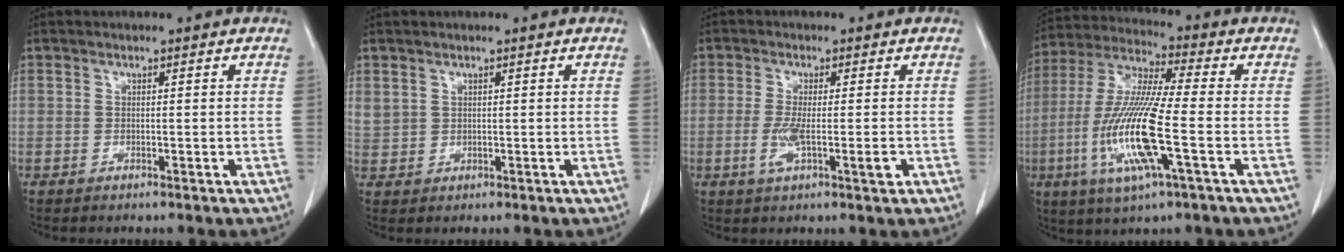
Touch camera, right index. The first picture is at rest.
{"total": 2.6, "force": [1.5, 1.9, 0.8], "torque": [-0.018, 0.008, 0.040]}
{"total": 5.5, "force": [-1.5, 1.0, 5.2], "torque": [-0.097, -0.007, -0.025]}
{"total": 15.5, "force": [-3.9, 1.0, 14.9], "torque": [-0.316, -0.015, -0.079]}